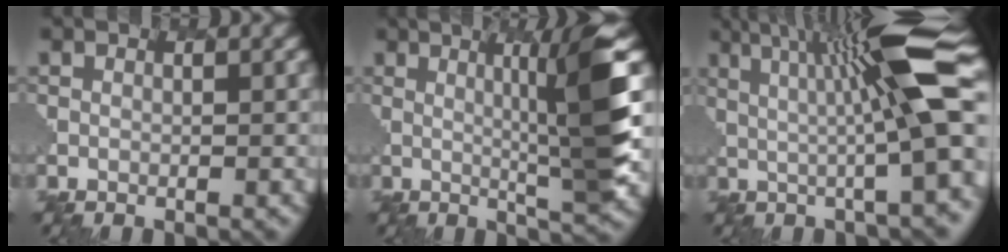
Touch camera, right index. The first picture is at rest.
{"total": 4.7, "force": [1.9, -1.1, 4.2], "torque": [-0.092, 0.013, 0.013]}
{"total": 9.7, "force": [3.2, 0.4, 9.1], "torque": [-0.143, 0.019, 0.031]}